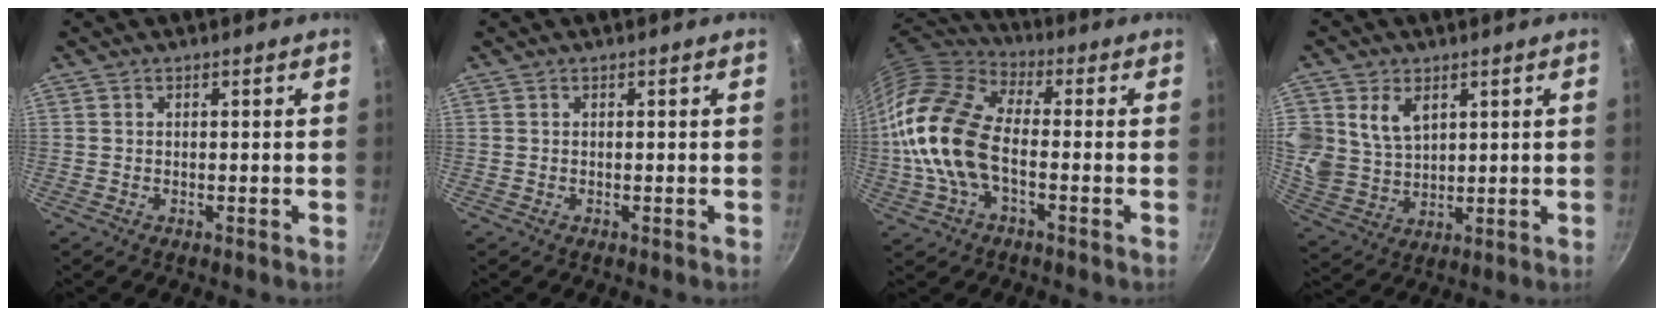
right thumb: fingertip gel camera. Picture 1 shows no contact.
{"total": 0.0}
{"total": 17.4, "force": [-2.2, 9.8, 14.3], "torque": [-0.267, 0.029, -0.057]}
{"total": 9.7, "force": [3.9, 7.1, 5.2], "torque": [-0.089, -0.023, 0.086]}